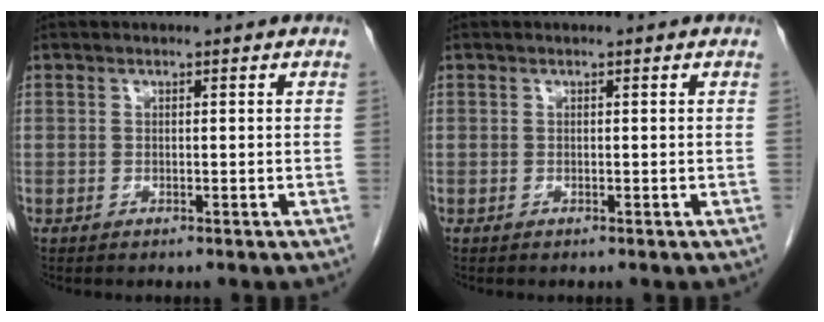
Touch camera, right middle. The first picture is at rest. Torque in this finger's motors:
{"motor_torque": [0.00, 0.00, 0.00, 0.00]}